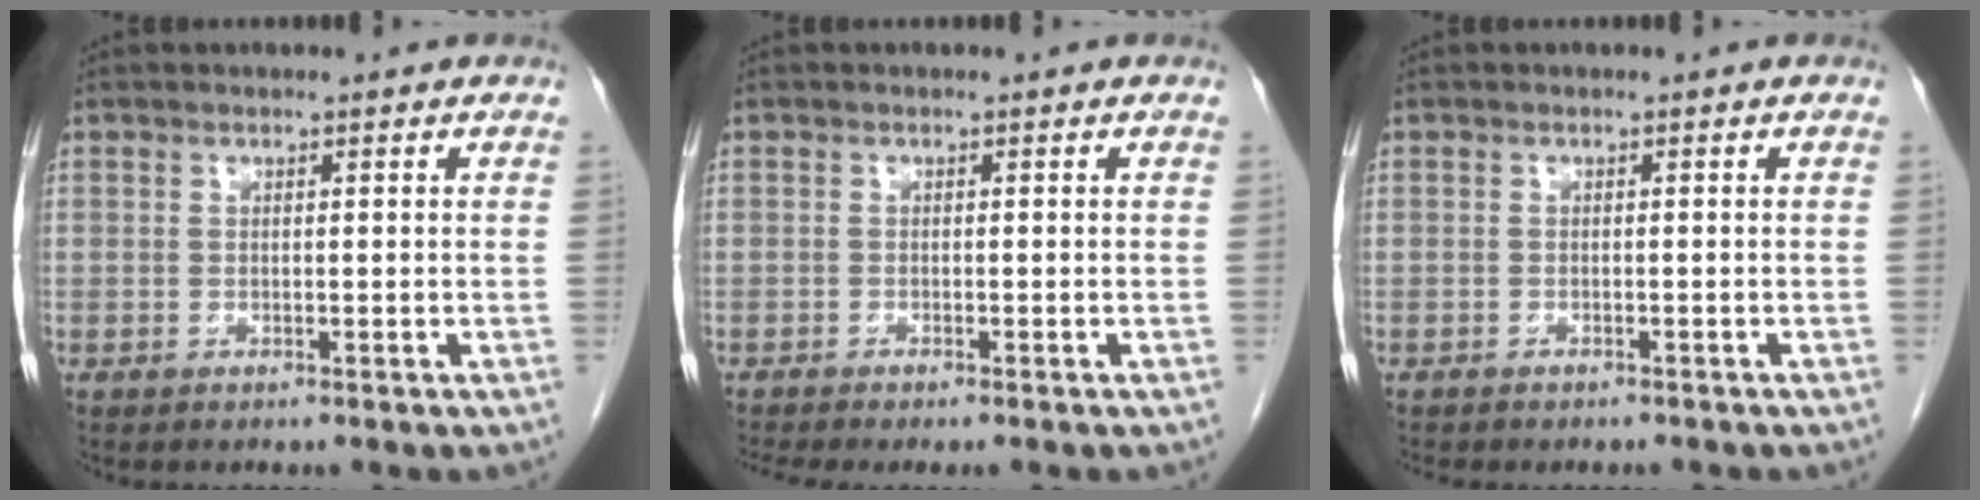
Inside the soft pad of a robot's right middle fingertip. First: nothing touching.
{"total": 2.4, "force": [-1.9, 0.2, 1.4], "torque": [-0.023, -0.010, -0.029]}
{"total": 3.4, "force": [-3.0, 0.9, 1.2], "torque": [-0.021, -0.007, -0.034]}